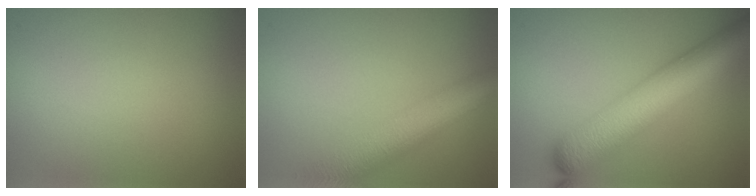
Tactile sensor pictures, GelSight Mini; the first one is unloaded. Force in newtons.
{"total": 7.4, "press": 7.4, "slide": 0.5}
{"total": 8.5, "press": 8.5, "slide": 0.3}